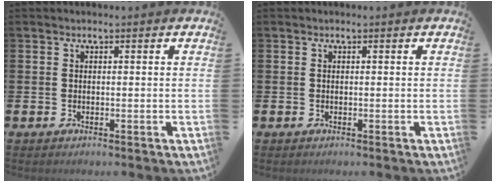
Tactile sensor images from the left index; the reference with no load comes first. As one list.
[{"total": 0.0}]